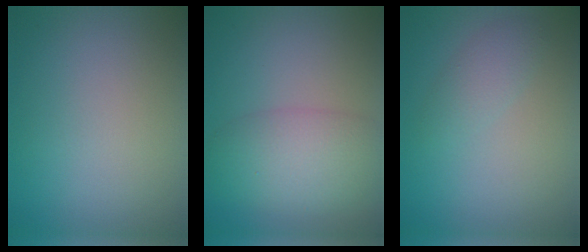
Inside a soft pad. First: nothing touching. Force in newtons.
{"total": 5.7, "press": 5.7, "slide": 0.1}
{"total": 1.7, "press": 1.7, "slide": 0.1}